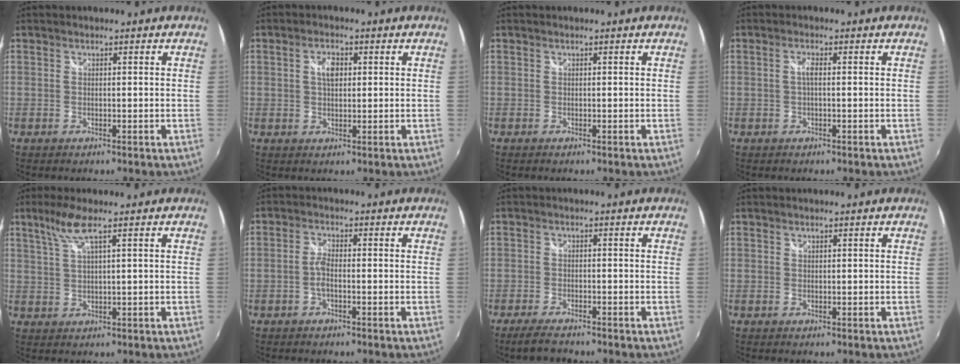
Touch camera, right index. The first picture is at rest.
{"total": 3.4, "force": [0.8, 2.0, 2.6], "torque": [-0.044, 0.007, 0.013]}
{"total": 0.0}
{"total": 1.5, "force": [-0.1, 0.3, 1.5], "torque": [-0.028, 0.003, -0.004]}
{"total": 4.3, "force": [2.6, -0.1, 3.5], "torque": [-0.070, 0.003, 0.054]}
{"total": 2.1, "force": [-0.9, 0.4, 1.9], "torque": [-0.046, 0.004, -0.020]}
{"total": 4.9, "force": [-4.2, 1.1, 2.3], "torque": [-0.062, -0.013, -0.077]}
{"total": 0.0}